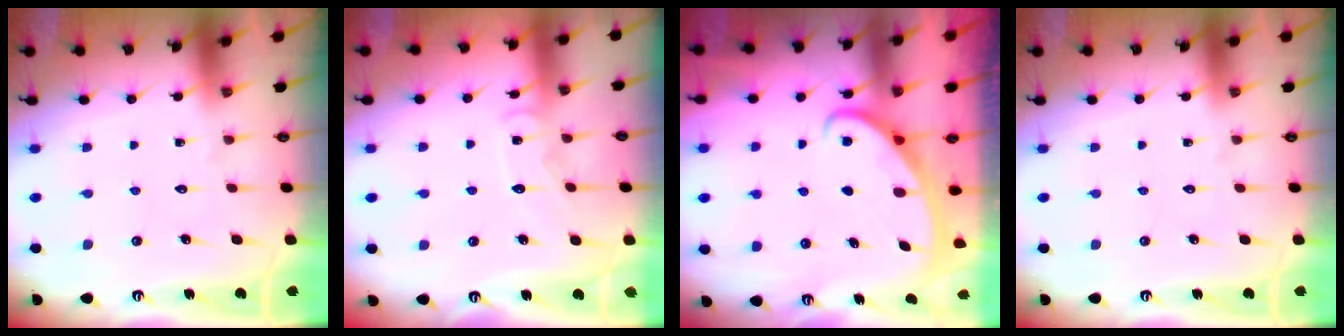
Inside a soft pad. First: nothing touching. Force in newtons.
{"total": 7.5, "press": 7.4, "slide": 0.7}
{"total": 2.8, "press": 2.8, "slide": 0.4}
{"total": 0.0}